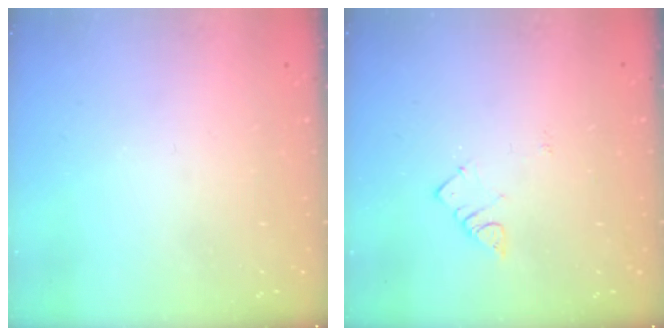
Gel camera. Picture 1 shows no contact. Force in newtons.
{"total": 3.2, "press": 3.1, "slide": 0.4}